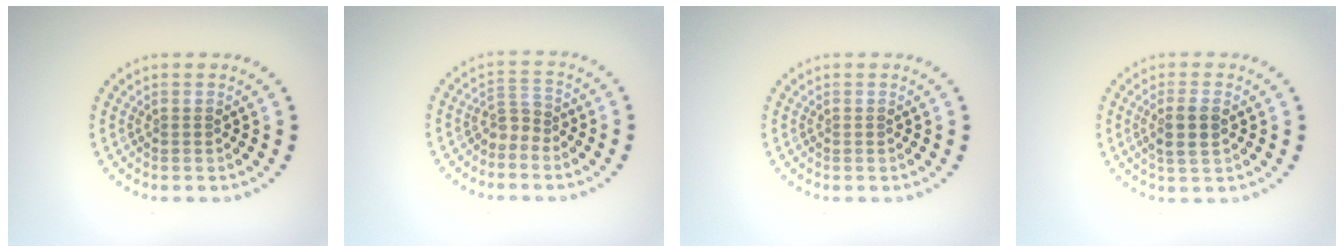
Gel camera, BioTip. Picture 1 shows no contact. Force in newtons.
{"total": 1.9, "press": 1.3, "slide": 1.4}
{"total": 0.0}
{"total": 2.6, "press": 2.4, "slide": 0.8}